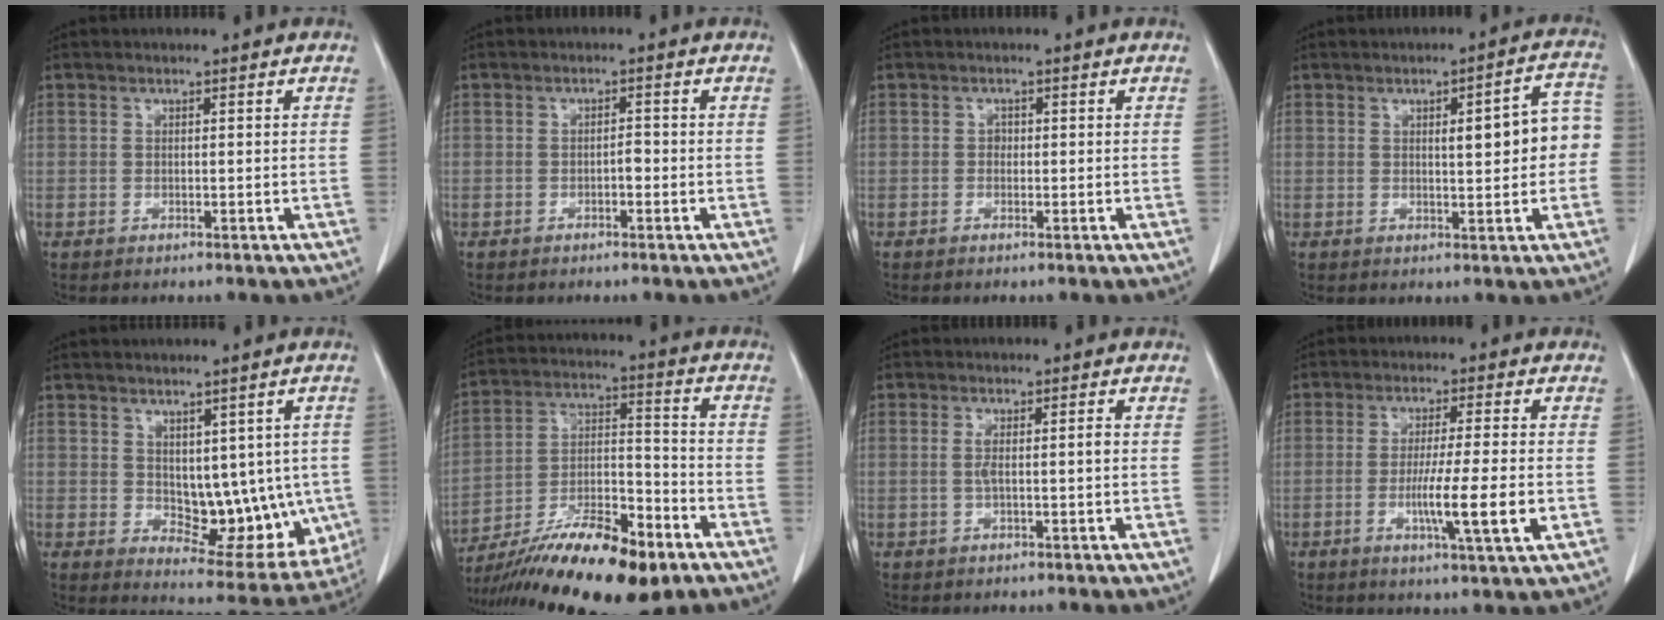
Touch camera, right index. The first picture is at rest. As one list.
[{"total": 1.2, "force": [-0.4, 0.4, 1.0], "torque": [-0.012, 0.005, -0.005]}, {"total": 0.7, "force": [0.0, 0.6, 0.3], "torque": [-0.001, 0.004, 0.000]}, {"total": 8.0, "force": [0.5, 2.0, 7.7], "torque": [-0.096, 0.026, 0.006]}, {"total": 11.6, "force": [0.2, 6.7, 9.5], "torque": [-0.101, 0.001, 0.029]}, {"total": 20.4, "force": [-14.2, 4.5, 14.0], "torque": [-0.229, -0.011, -0.242]}, {"total": 2.1, "force": [-0.1, 0.1, 2.1], "torque": [-0.038, 0.003, 0.002]}, {"total": 8.4, "force": [-1.9, -0.6, 8.2], "torque": [-0.137, -0.018, -0.033]}]